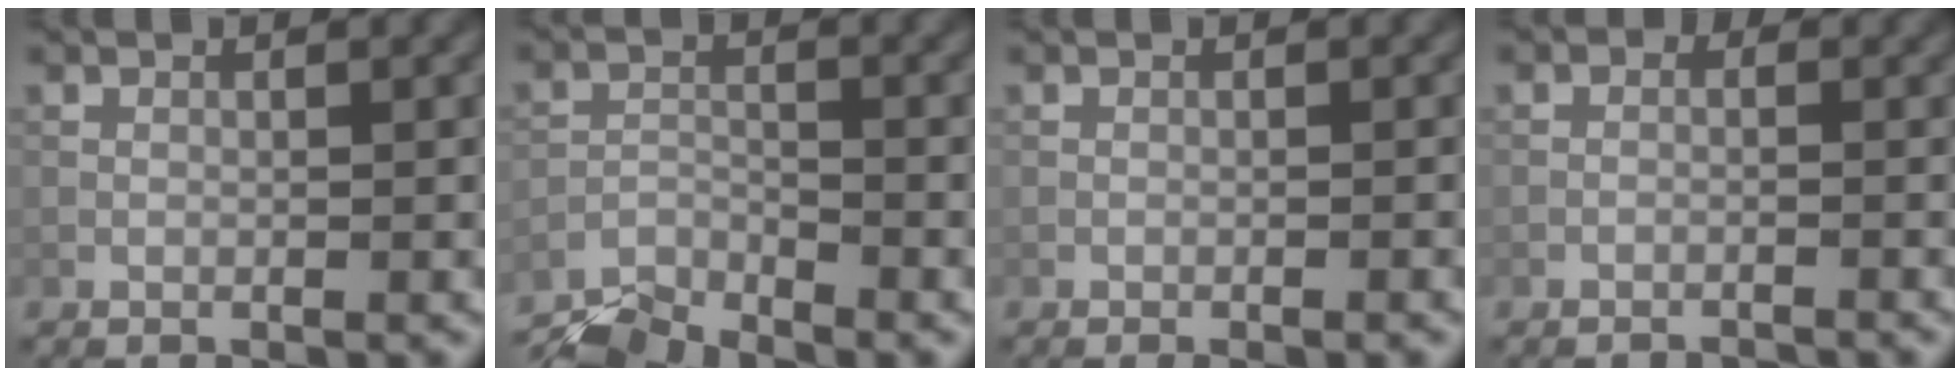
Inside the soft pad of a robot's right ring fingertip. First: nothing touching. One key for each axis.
{"total": 4.6, "fx": -4.4, "fy": 0.6, "fz": 1.2, "tx": -0.028, "ty": -0.008, "tz": -0.089}
{"total": 1.1, "fx": -0.6, "fy": 0.2, "fz": 0.9, "tx": -0.008, "ty": 0.005, "tz": -0.013}
{"total": 2.1, "fx": -2.0, "fy": 0.4, "fz": 0.3, "tx": -0.002, "ty": 0.014, "tz": -0.027}